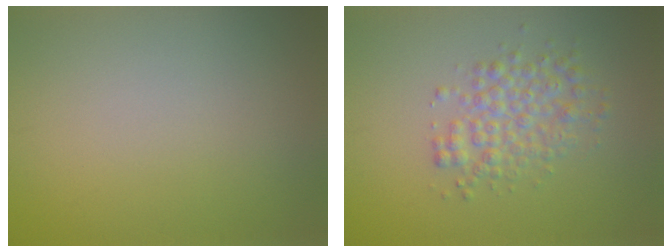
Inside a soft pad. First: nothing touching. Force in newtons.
{"total": 3.5, "press": 3.5, "slide": 0.1}